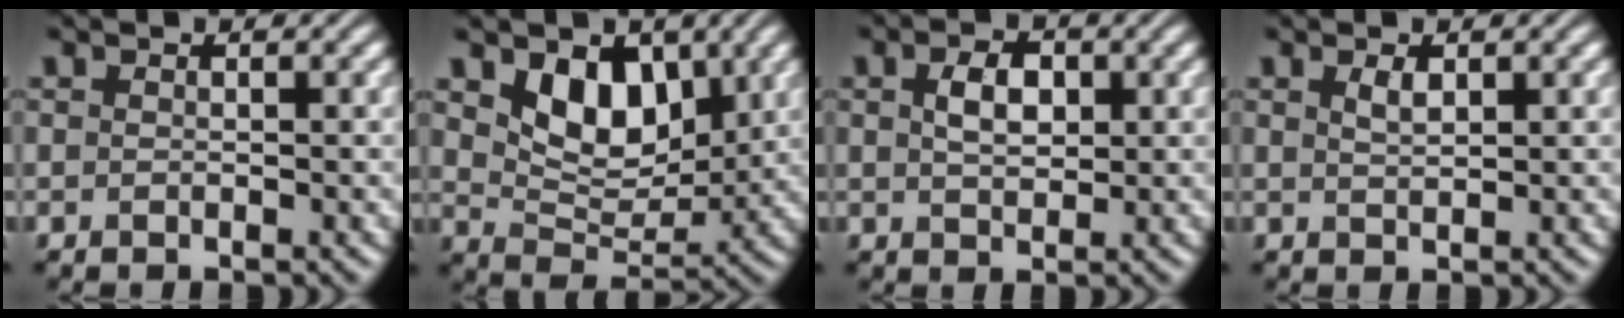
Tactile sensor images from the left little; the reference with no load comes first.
{"total": 5.8, "force": [2.5, 3.8, 3.7], "torque": [-0.071, -0.016, 0.040]}
{"total": 2.9, "force": [0.7, 1.8, 2.2], "torque": [-0.043, 0.003, 0.013]}
{"total": 1.1, "force": [0.7, 0.4, 0.8], "torque": [-0.018, 0.000, 0.015]}